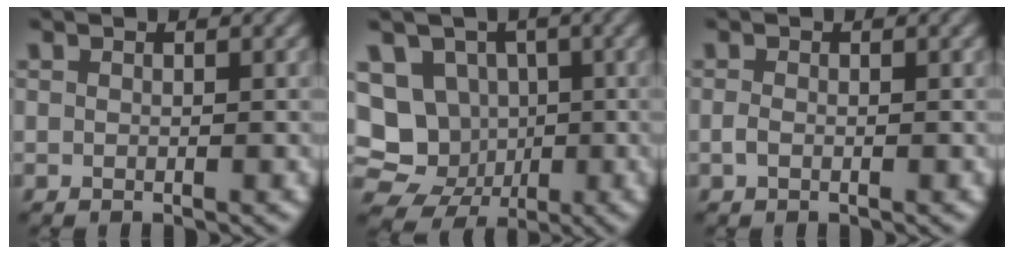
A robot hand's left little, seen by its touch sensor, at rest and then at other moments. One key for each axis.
{"total": 11.1, "fx": -1.8, "fy": 10.3, "fz": 3.7, "tx": -0.088, "ty": 0.012, "tz": -0.043}
{"total": 0.8, "fx": -0.4, "fy": 0.4, "fz": 0.6, "tx": -0.017, "ty": 0.002, "tz": -0.009}